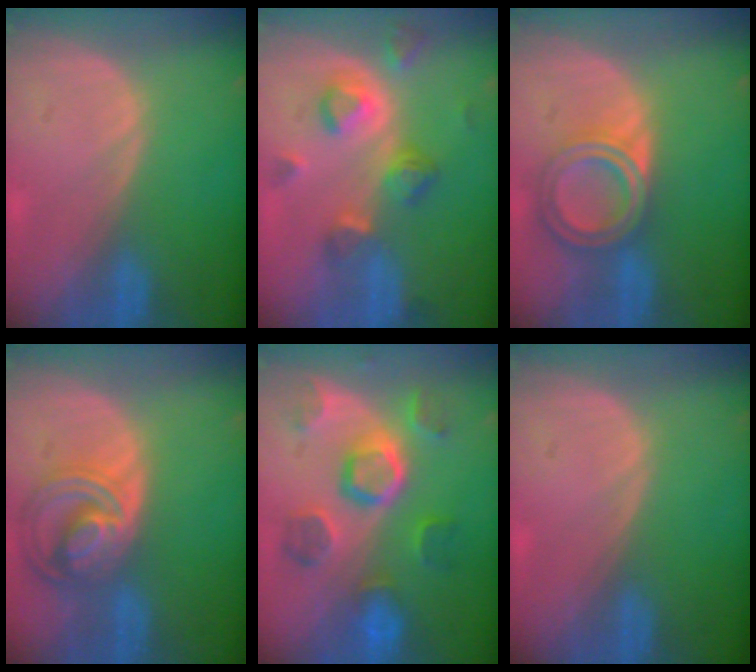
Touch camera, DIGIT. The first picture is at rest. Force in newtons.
{"total": 7.3, "press": 6.9, "slide": 2.5}
{"total": 6.9, "press": 6.2, "slide": 3.1}
{"total": 8.7, "press": 7.5, "slide": 4.4}
{"total": 9.4, "press": 9.0, "slide": 2.7}
{"total": 0.0}